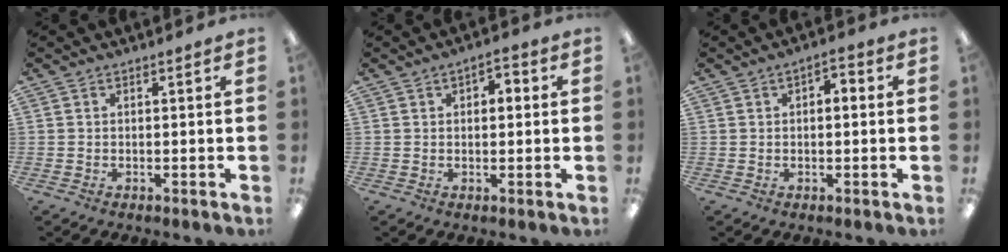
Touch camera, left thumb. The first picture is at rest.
{"total": 2.4, "force": [0.0, 1.8, 1.6], "torque": [-0.013, 0.004, -0.006]}
{"total": 2.6, "force": [-0.6, 1.7, 1.8], "torque": [-0.023, 0.008, -0.015]}